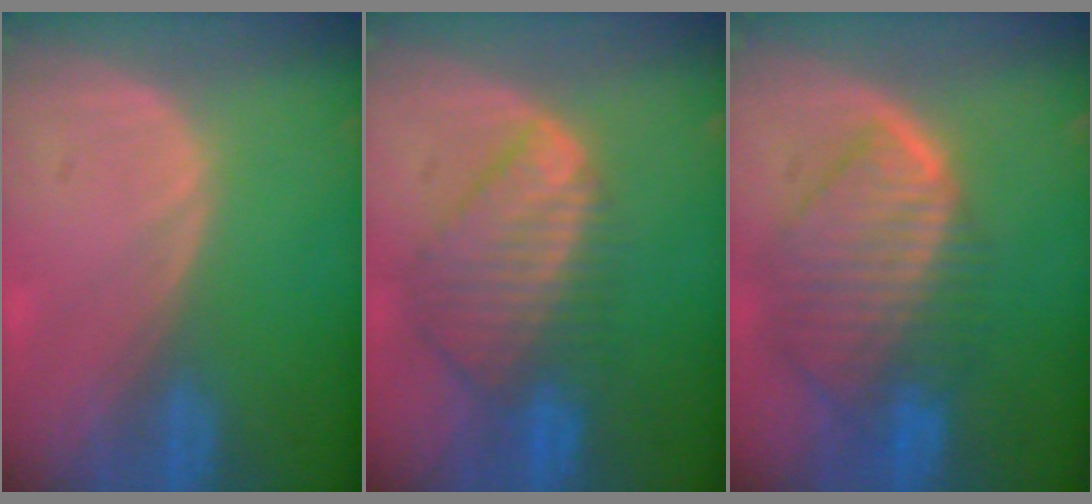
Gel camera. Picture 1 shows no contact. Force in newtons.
{"total": 9.0, "press": 7.8, "slide": 4.6}
{"total": 10.1, "press": 8.8, "slide": 5.1}